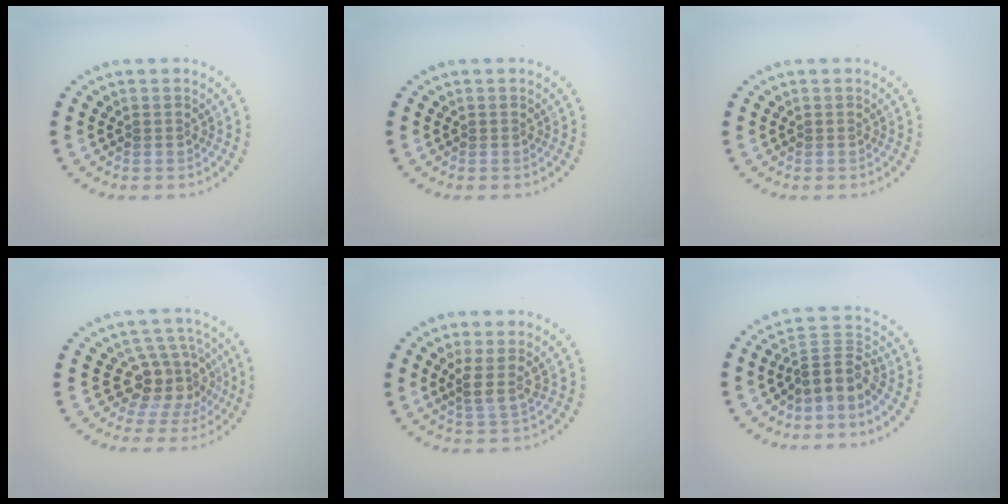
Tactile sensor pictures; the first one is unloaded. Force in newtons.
{"total": 0.0}
{"total": 0.0}
{"total": 4.1, "press": 3.1, "slide": 2.6}
{"total": 2.2, "press": 1.6, "slide": 1.5}
{"total": 3.4, "press": 2.4, "slide": 2.4}